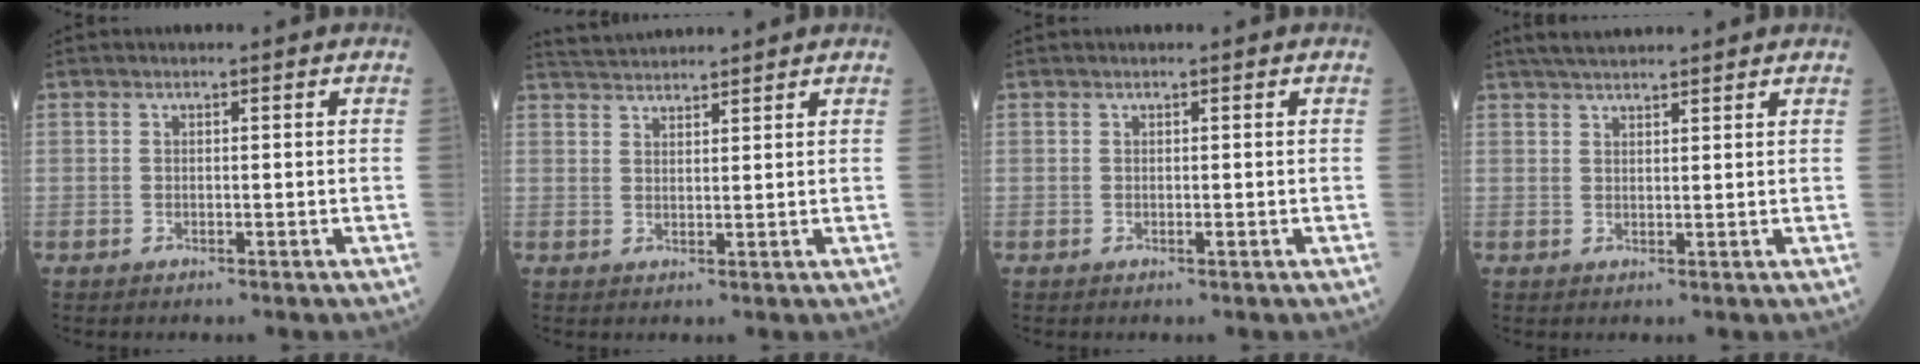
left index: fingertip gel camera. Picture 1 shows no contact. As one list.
[{"total": 5.4, "force": [5.3, -0.1, 1.0], "torque": [-0.024, 0.035, 0.091]}, {"total": 0.0}, {"total": 6.5, "force": [5.8, 0.6, 2.9], "torque": [-0.045, 0.035, 0.091]}]